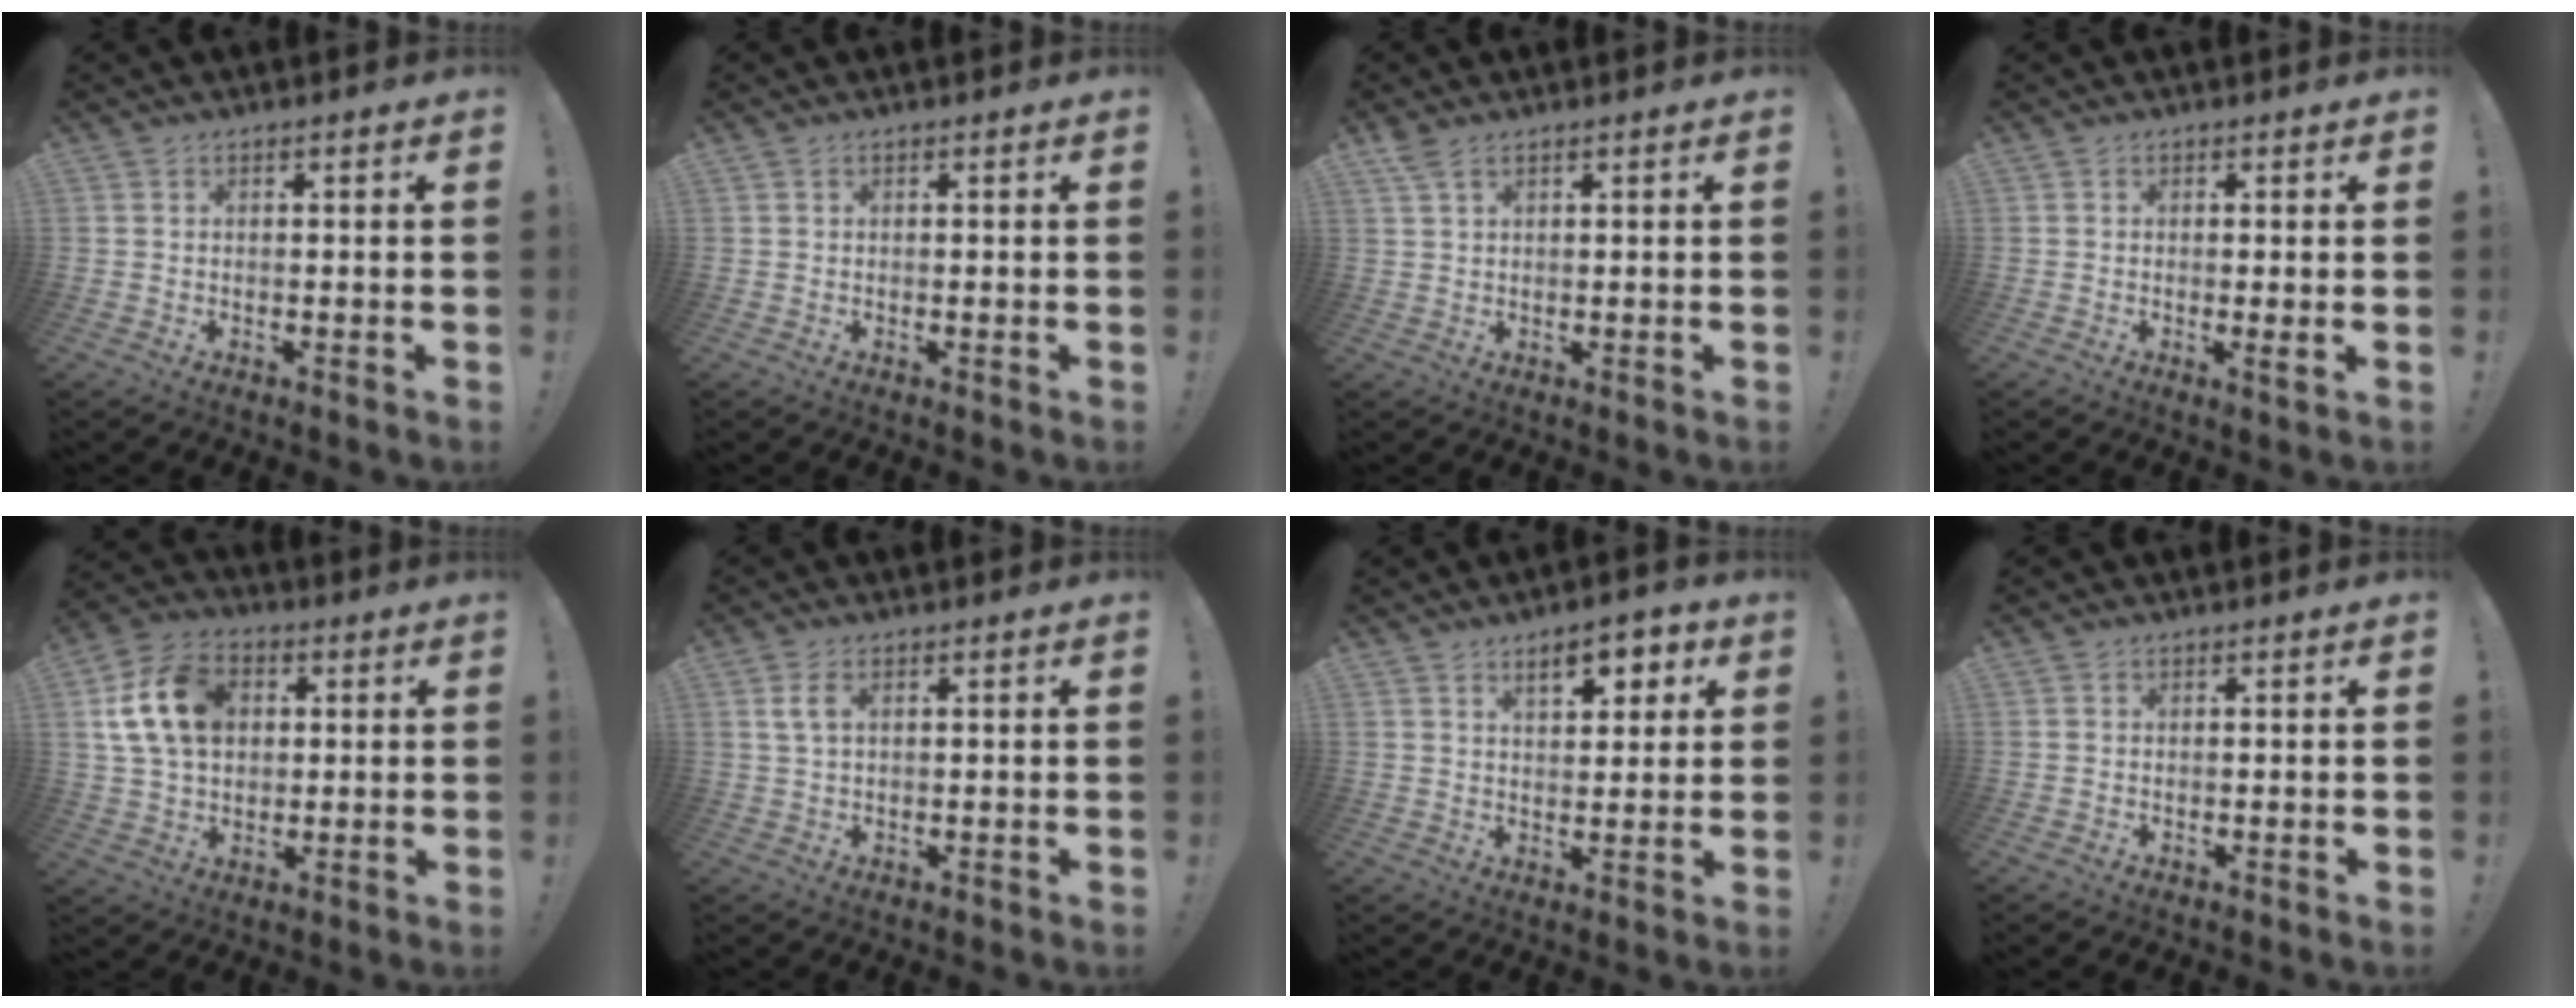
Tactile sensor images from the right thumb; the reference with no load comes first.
{"total": 0.0}
{"total": 3.2, "force": [2.2, 1.2, 2.0], "torque": [-0.034, -0.010, 0.040]}
{"total": 2.2, "force": [0.4, -0.3, 2.2], "torque": [-0.023, -0.010, 0.002]}
{"total": 15.7, "force": [3.9, 11.6, 9.9], "torque": [-0.170, -0.004, 0.076]}
{"total": 4.3, "force": [1.5, 2.3, 3.4], "torque": [-0.057, -0.004, 0.023]}
{"total": 8.1, "force": [4.3, 3.7, 5.8], "torque": [-0.066, -0.017, 0.068]}
{"total": 0.0}